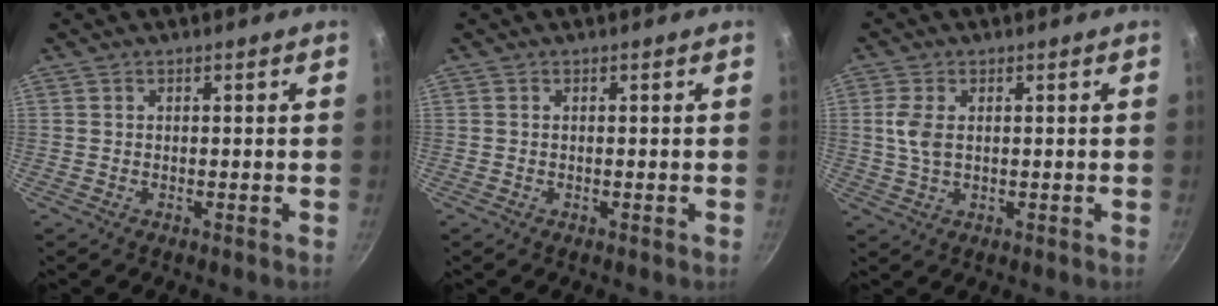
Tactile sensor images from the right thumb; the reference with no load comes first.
{"total": 0.0}
{"total": 4.4, "force": [0.7, 2.5, 3.6], "torque": [-0.079, 0.002, 0.014]}